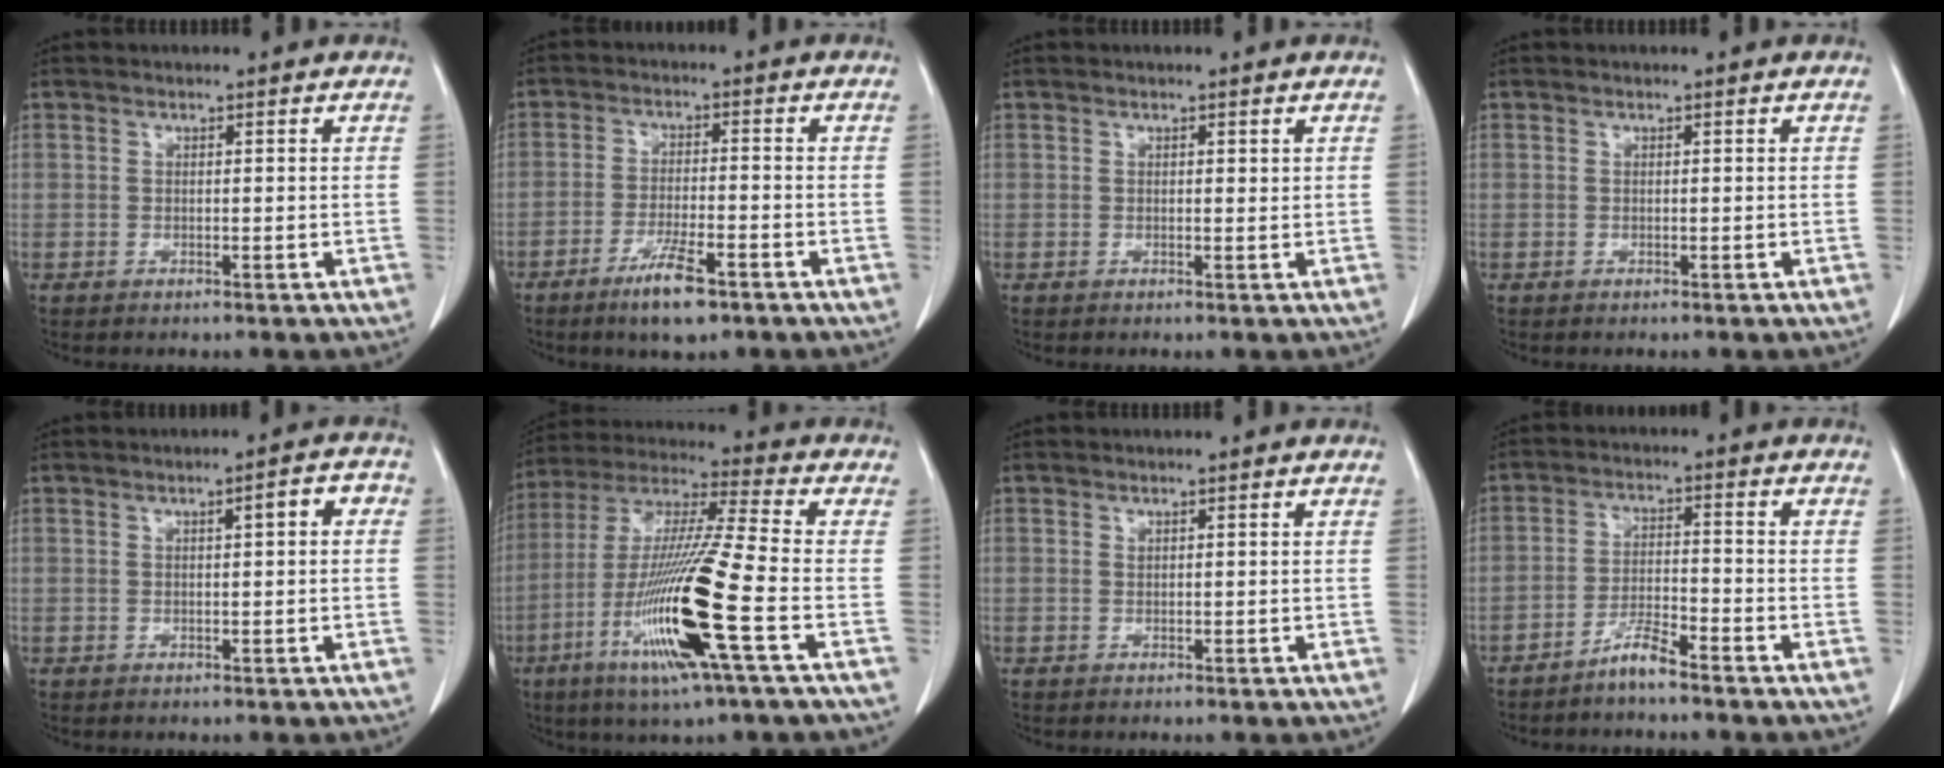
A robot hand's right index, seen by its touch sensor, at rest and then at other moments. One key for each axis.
{"total": 6.9, "fx": -4.4, "fy": 1.1, "fz": 5.2, "tx": -0.099, "ty": -0.010, "tz": -0.074}
{"total": 0.5, "fx": 0.3, "fy": 0.2, "fz": 0.4, "tx": -0.006, "ty": -0.002, "tz": 0.003}
{"total": 0.0}
{"total": 3.1, "fx": 0.5, "fy": 0.7, "fz": 3.0, "tx": -0.040, "ty": 0.014, "tz": 0.004}
{"total": 18.6, "fx": -6.4, "fy": -0.2, "fz": 17.5, "tx": -0.369, "ty": -0.027, "tz": -0.127}
{"total": 0.0}
{"total": 4.2, "fx": -3.5, "fy": 0.0, "fz": 2.2, "tx": -0.042, "ty": -0.004, "tz": -0.071}